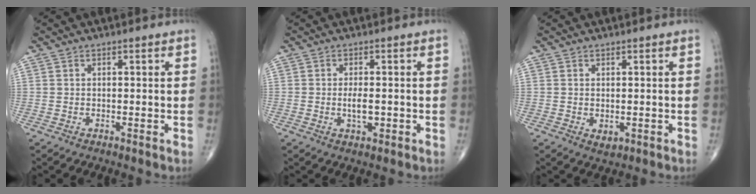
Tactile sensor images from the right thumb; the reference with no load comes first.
{"total": 3.1, "force": [-0.5, 1.3, 2.7], "torque": [-0.049, -0.001, -0.008]}
{"total": 1.7, "force": [-0.1, 1.0, 1.3], "torque": [-0.015, -0.003, 0.002]}